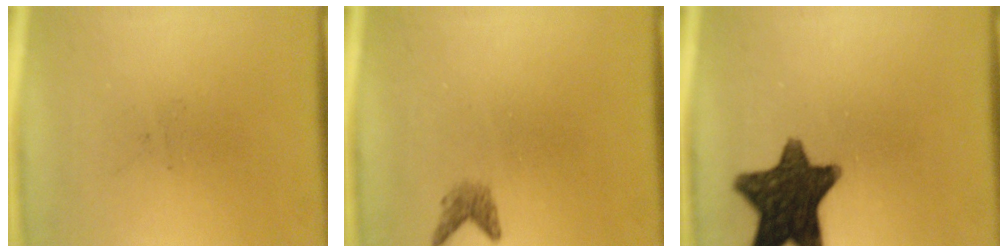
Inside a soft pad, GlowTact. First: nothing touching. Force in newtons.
{"total": 1.5}
{"total": 13.3}